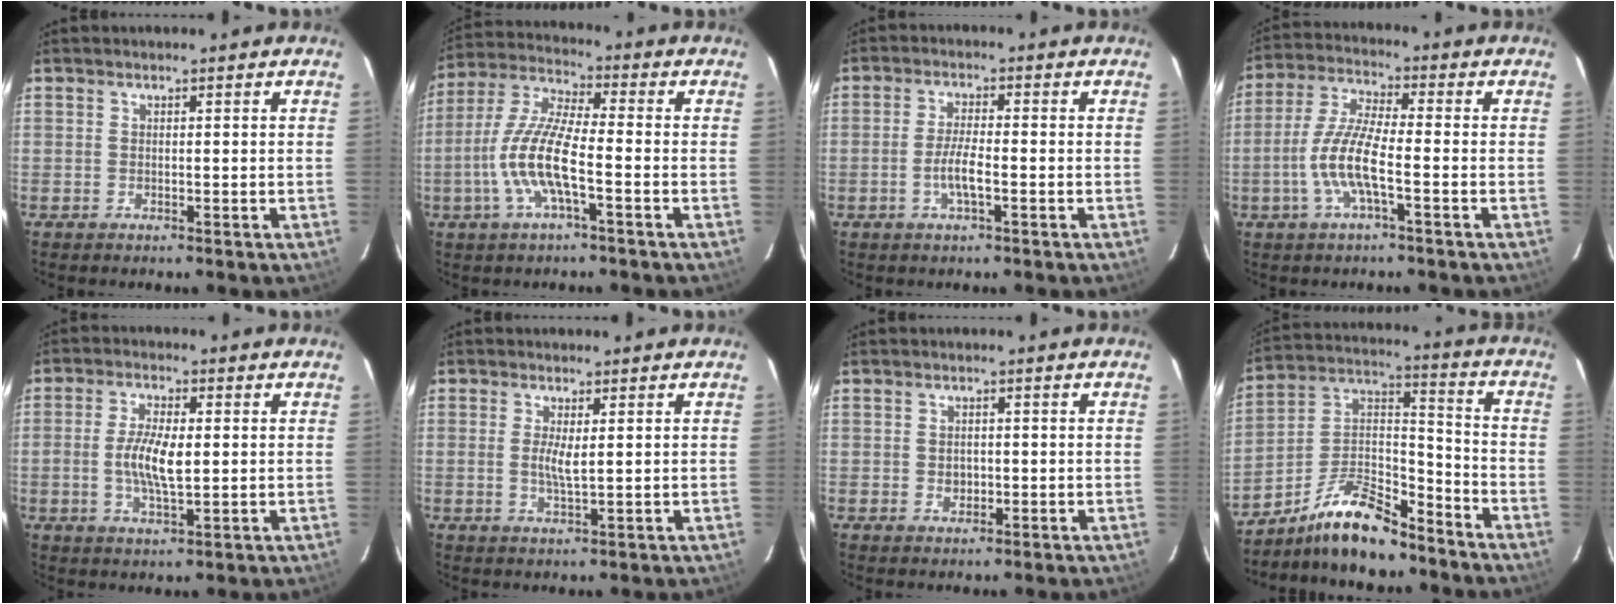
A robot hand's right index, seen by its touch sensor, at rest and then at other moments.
{"total": 11.7, "force": [-3.6, 2.3, 10.9], "torque": [-0.233, -0.001, -0.073]}
{"total": 4.4, "force": [-1.6, 0.8, 4.0], "torque": [-0.081, -0.002, -0.031]}
{"total": 9.3, "force": [-2.9, 1.6, 8.7], "torque": [-0.188, 0.000, -0.059]}
{"total": 7.4, "force": [-0.2, 2.8, 6.9], "torque": [-0.135, 0.000, -0.004]}
{"total": 3.3, "force": [0.3, 0.7, 3.2], "torque": [-0.061, -0.006, 0.006]}
{"total": 2.2, "force": [-0.3, 1.9, 1.0], "torque": [-0.015, 0.001, -0.003]}
{"total": 14.6, "force": [-11.1, 5.0, 8.0], "torque": [-0.166, 0.032, -0.198]}